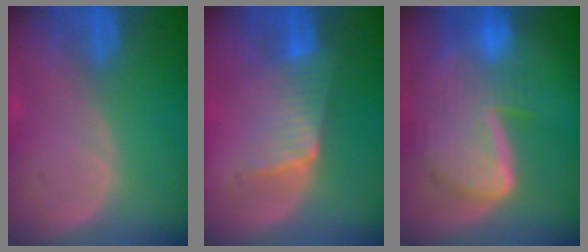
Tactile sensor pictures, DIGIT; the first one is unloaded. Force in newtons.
{"total": 5.9, "press": 5.7, "slide": 1.7}
{"total": 9.3, "press": 8.0, "slide": 4.6}